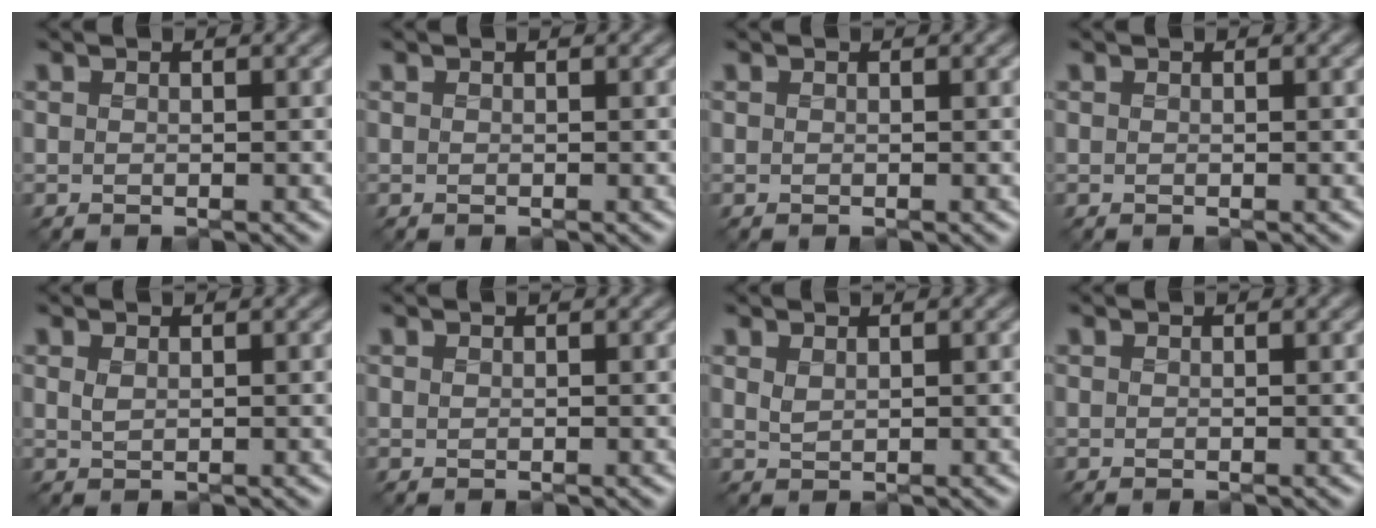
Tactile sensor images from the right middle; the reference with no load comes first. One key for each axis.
{"total": 0.0}
{"total": 0.0}
{"total": 0.0}
{"total": 0.6, "fx": 0.3, "fy": 0.3, "fz": 0.5, "tx": -0.017, "ty": 0.001, "tz": 0.007}
{"total": 0.0}
{"total": 0.9, "fx": 0.6, "fy": 0.3, "fz": 0.6, "tx": -0.019, "ty": -0.001, "tz": 0.014}
{"total": 0.0}